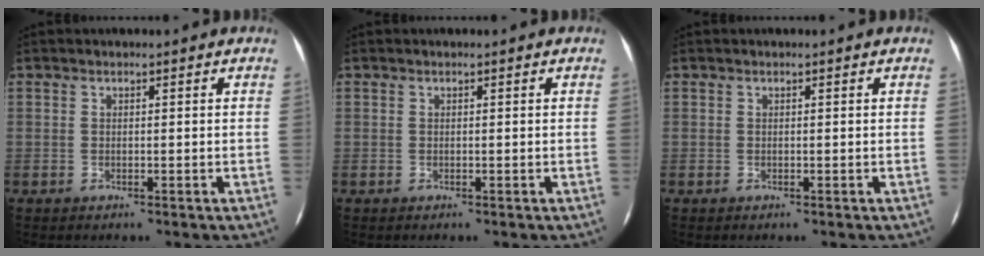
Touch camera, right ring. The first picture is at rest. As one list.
[{"total": 0.0}, {"total": 0.0}]